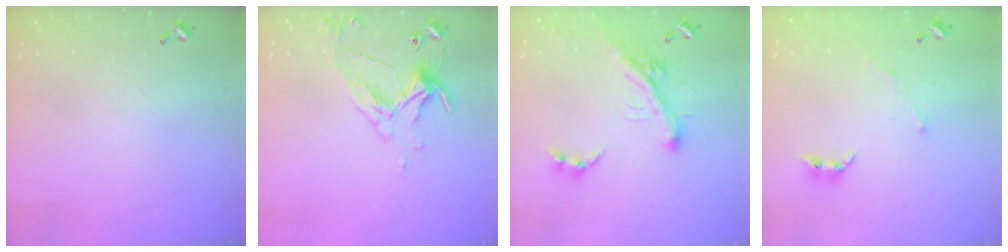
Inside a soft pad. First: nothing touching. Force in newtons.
{"total": 6.8, "press": 6.7, "slide": 0.8}
{"total": 5.5, "press": 5.3, "slide": 1.5}
{"total": 3.2, "press": 3.0, "slide": 1.0}